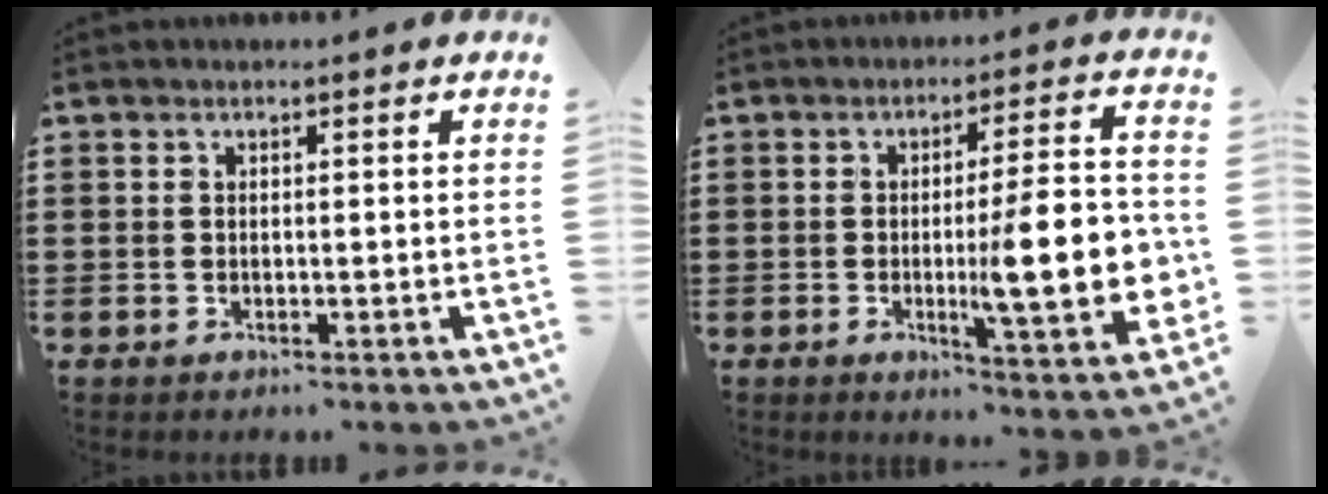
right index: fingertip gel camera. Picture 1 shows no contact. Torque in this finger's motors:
{"motor_torque": [2.14, 0.00, 1.05, 0.21]}